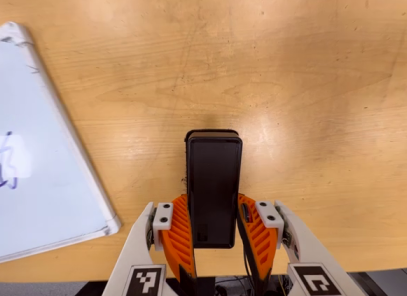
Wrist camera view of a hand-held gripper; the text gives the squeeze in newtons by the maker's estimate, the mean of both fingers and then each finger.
{"total": 5.6, "left": 3.7, "right": 7.5}